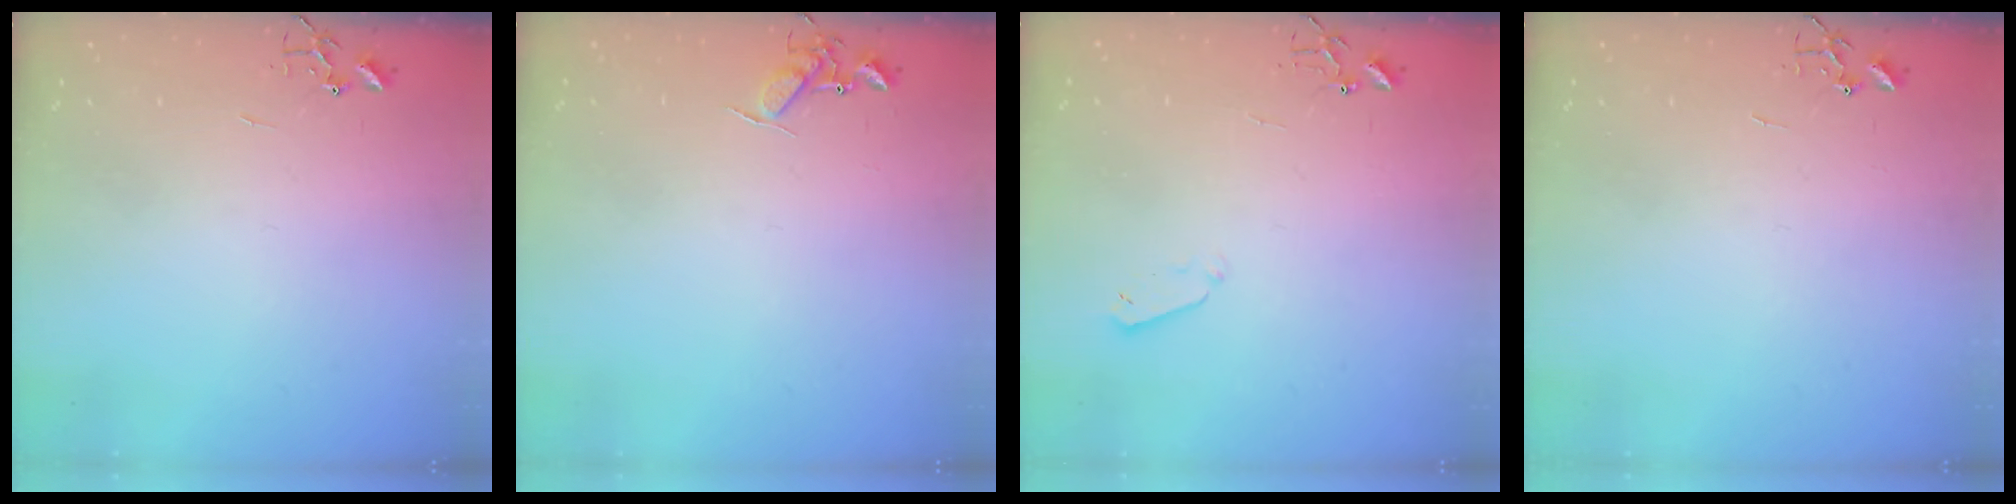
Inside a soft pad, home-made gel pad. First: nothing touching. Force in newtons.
{"total": 7.2, "press": 7.2, "slide": 0.9}
{"total": 3.3, "press": 3.2, "slide": 0.7}
{"total": 0.0}